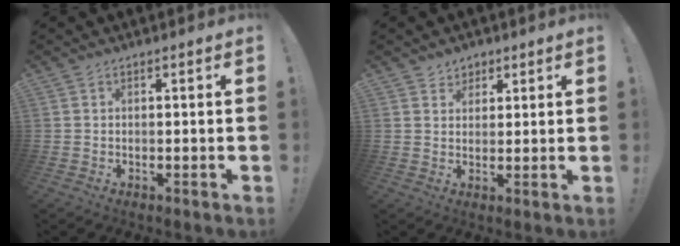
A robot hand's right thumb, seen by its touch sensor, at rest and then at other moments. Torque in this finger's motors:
{"motor_torque": [0.00, 0.01, -0.01, 0.02, 0.00]}